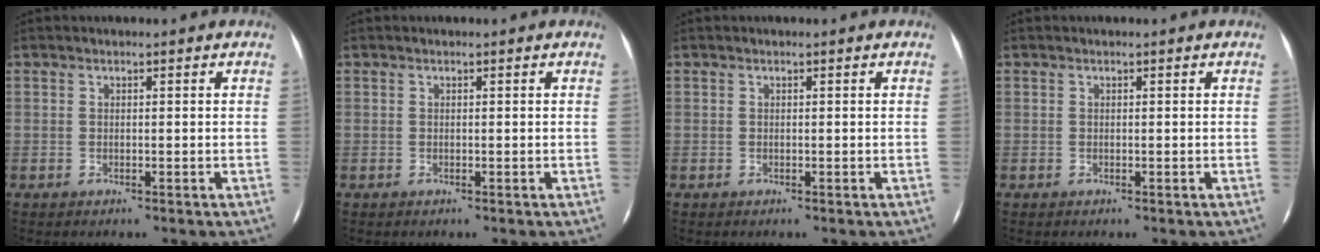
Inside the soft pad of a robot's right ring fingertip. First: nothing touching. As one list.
[{"total": 0.0}, {"total": 0.0}, {"total": 0.0}]